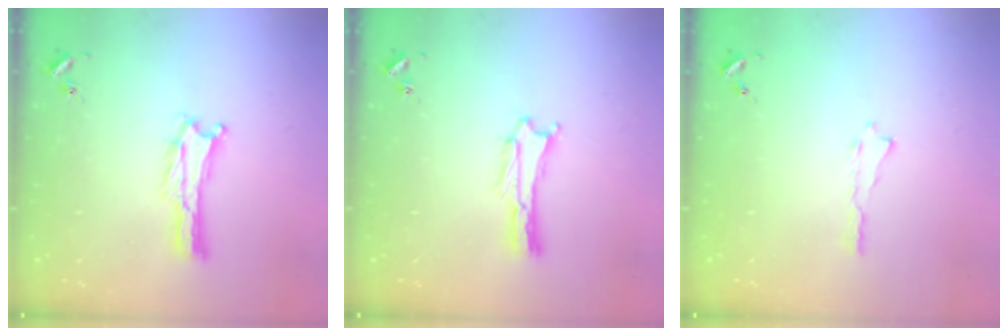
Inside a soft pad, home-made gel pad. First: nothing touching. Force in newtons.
{"total": 0.0}
{"total": 0.0}